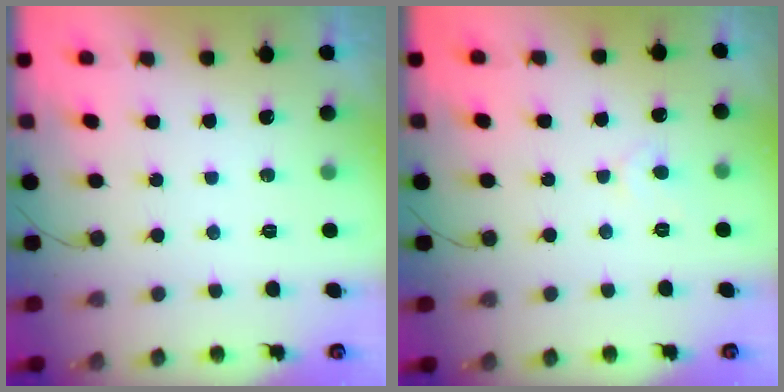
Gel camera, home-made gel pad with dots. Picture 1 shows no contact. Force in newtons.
{"total": 3.7, "press": 3.6, "slide": 0.5}